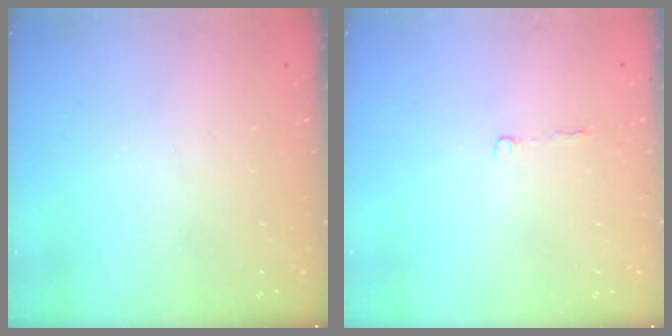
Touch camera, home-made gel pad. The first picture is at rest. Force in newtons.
{"total": 2.2, "press": 2.2, "slide": 0.4}